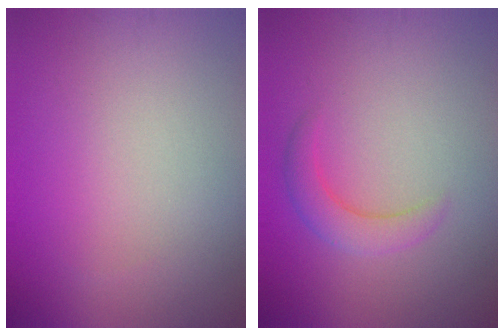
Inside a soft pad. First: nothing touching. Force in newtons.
{"total": 2.5, "press": 2.5, "slide": 0.2}